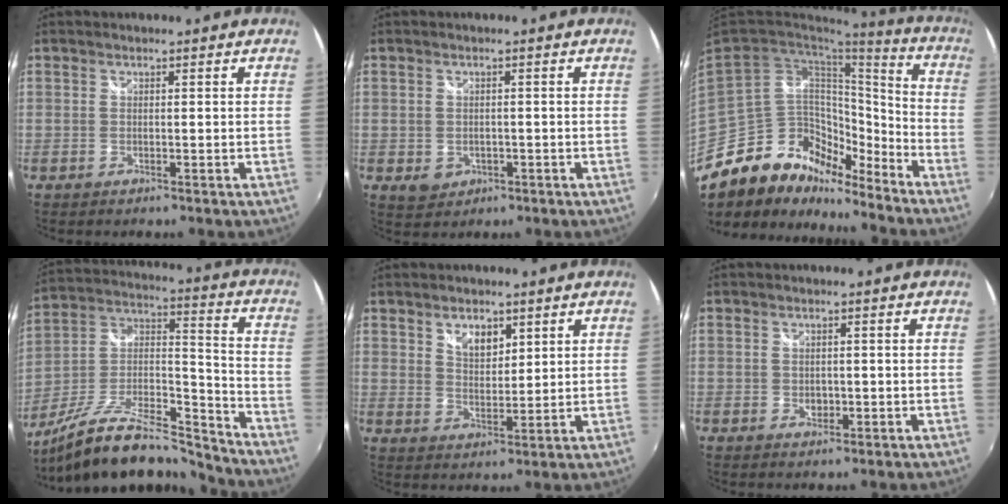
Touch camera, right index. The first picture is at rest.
{"total": 3.9, "force": [-0.9, 3.3, 1.8], "torque": [-0.039, -0.005, -0.008]}
{"total": 18.8, "force": [-14.0, 10.9, 6.4], "torque": [-0.145, 0.033, -0.244]}
{"total": 20.7, "force": [-16.6, 6.3, 10.6], "torque": [-0.202, 0.001, -0.282]}
{"total": 5.2, "force": [3.0, 3.0, 3.0], "torque": [-0.044, 0.003, 0.053]}
{"total": 1.7, "force": [-0.3, 1.4, 0.8], "torque": [-0.013, -0.002, -0.005]}